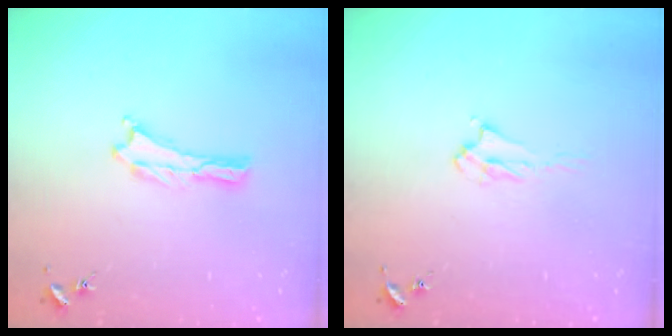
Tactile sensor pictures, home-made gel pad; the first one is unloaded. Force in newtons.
{"total": 2.2, "press": 2.2, "slide": 0.4}